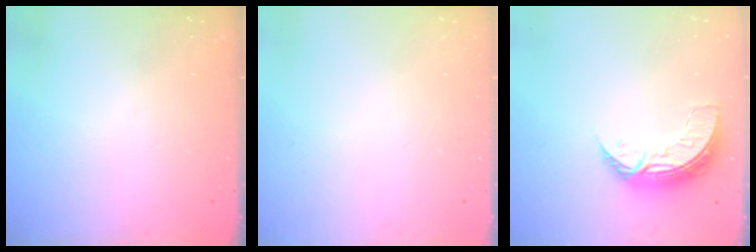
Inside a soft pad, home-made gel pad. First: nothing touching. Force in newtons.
{"total": 0.0}
{"total": 8.1, "press": 8.0, "slide": 0.8}